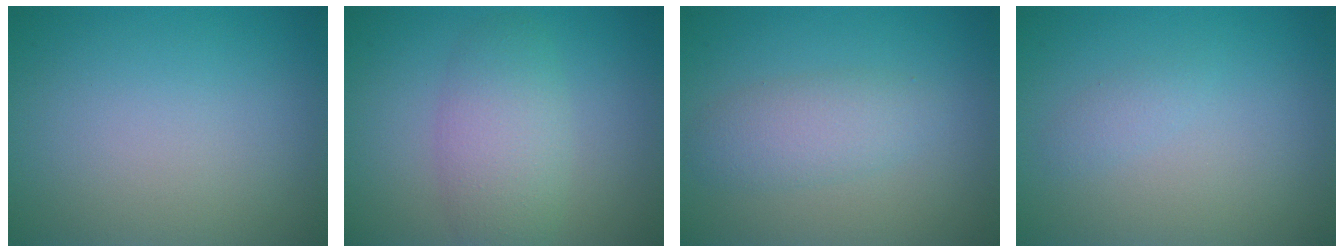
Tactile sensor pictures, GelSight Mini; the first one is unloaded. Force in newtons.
{"total": 4.2, "press": 4.2, "slide": 0.2}
{"total": 2.8, "press": 2.8, "slide": 0.1}
{"total": 0.8, "press": 0.8, "slide": 0.0}